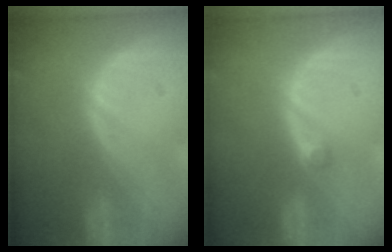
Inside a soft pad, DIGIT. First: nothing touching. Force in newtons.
{"total": 1.3, "press": 1.1, "slide": 0.6}